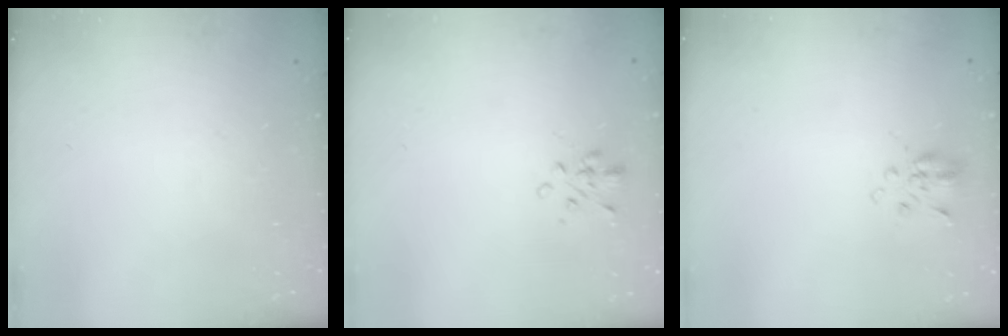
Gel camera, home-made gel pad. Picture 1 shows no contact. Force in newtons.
{"total": 1.4, "press": 1.3, "slide": 0.6}
{"total": 4.6, "press": 4.3, "slide": 1.7}